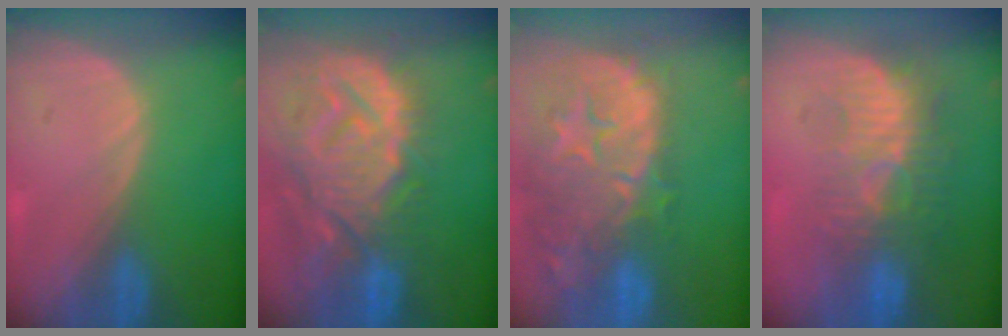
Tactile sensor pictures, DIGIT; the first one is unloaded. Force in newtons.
{"total": 14.3, "press": 12.3, "slide": 7.3}
{"total": 15.1, "press": 12.0, "slide": 9.2}
{"total": 9.4, "press": 8.7, "slide": 3.6}